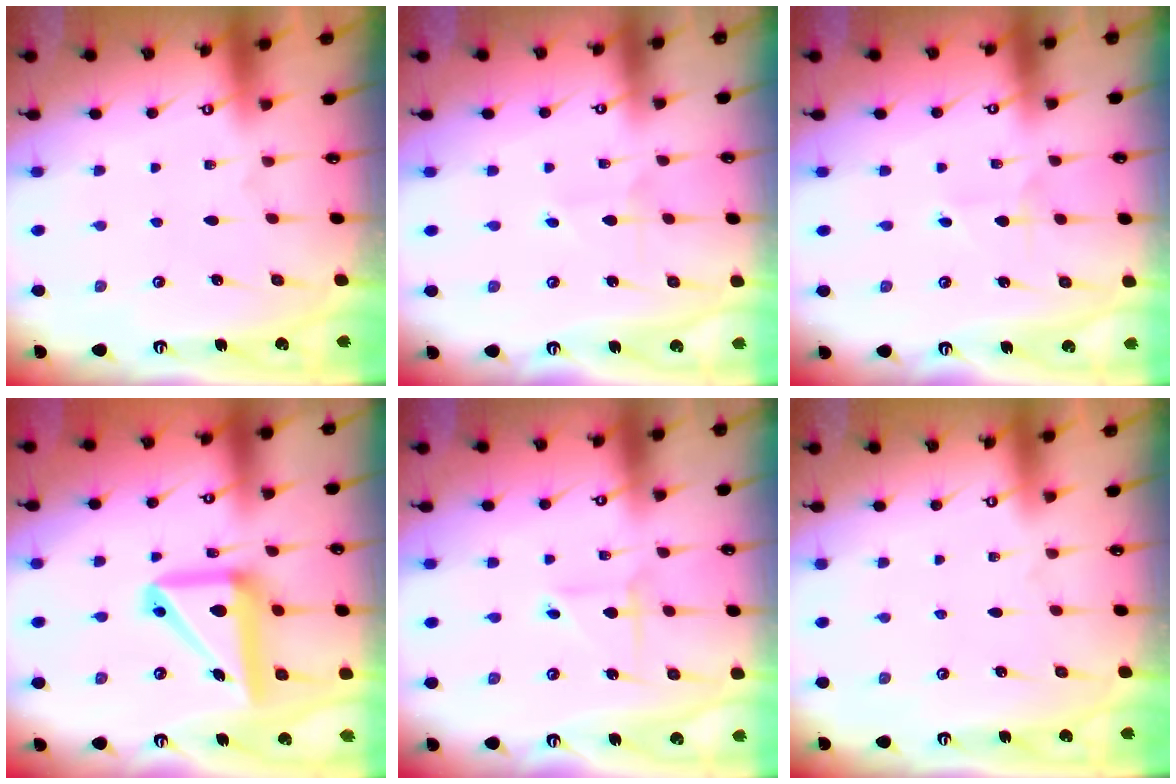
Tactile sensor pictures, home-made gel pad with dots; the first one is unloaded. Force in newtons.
{"total": 1.9, "press": 1.9, "slide": 0.1}
{"total": 1.4, "press": 1.4, "slide": 0.1}
{"total": 15.7, "press": 15.5, "slide": 2.0}
{"total": 2.8, "press": 2.8, "slide": 0.3}
{"total": 0.0}